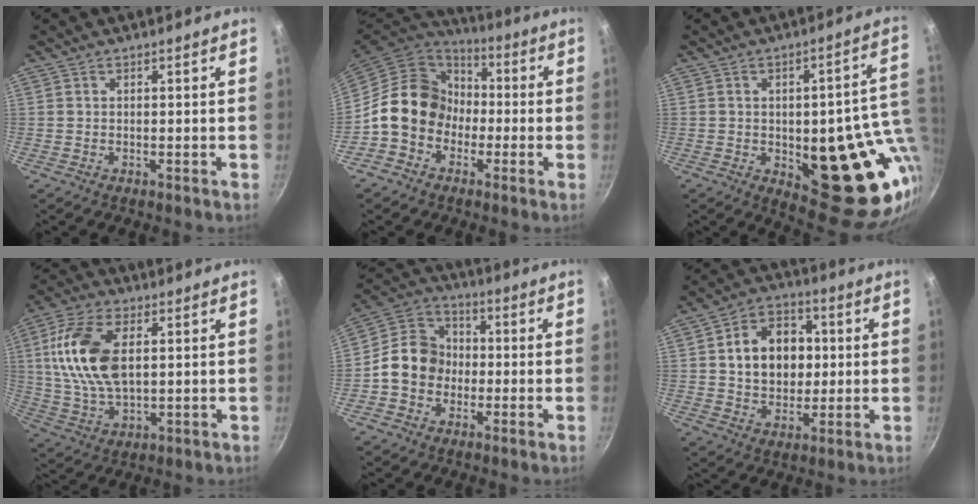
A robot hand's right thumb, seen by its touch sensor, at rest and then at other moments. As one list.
[{"total": 14.8, "force": [-2.5, 12.5, 7.4], "torque": [-0.081, 0.048, -0.056]}, {"total": 21.3, "force": [-1.6, 9.4, 19.0], "torque": [-0.178, -0.014, -0.009]}, {"total": 15.4, "force": [3.1, 8.4, 12.6], "torque": [-0.242, -0.002, 0.059]}, {"total": 11.2, "force": [-1.8, 9.6, 5.6], "torque": [-0.062, 0.036, -0.052]}, {"total": 13.7, "force": [1.7, 10.5, 8.7], "torque": [-0.100, 0.013, 0.025]}]